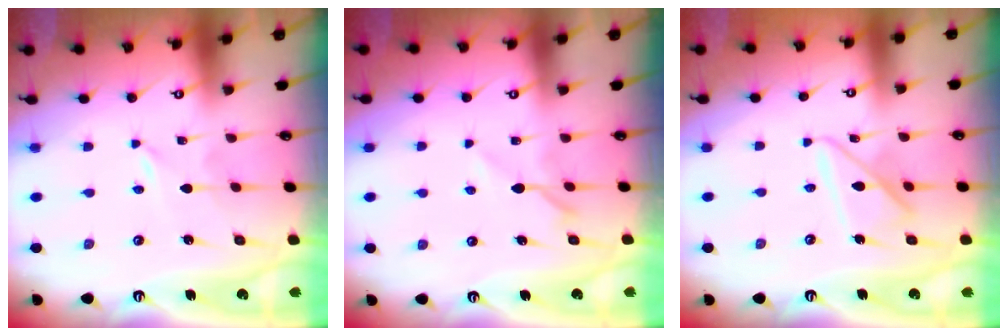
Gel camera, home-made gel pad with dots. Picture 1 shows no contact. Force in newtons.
{"total": 5.4, "press": 5.4, "slide": 0.8}
{"total": 11.4, "press": 11.4, "slide": 1.1}